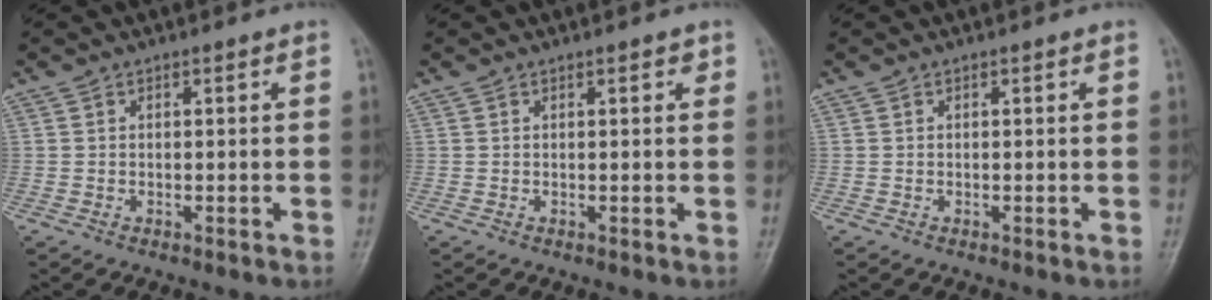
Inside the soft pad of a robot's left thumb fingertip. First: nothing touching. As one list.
[{"total": 1.2, "force": [0.6, 0.5, 0.8], "torque": [-0.008, 0.000, 0.005]}, {"total": 0.0}]